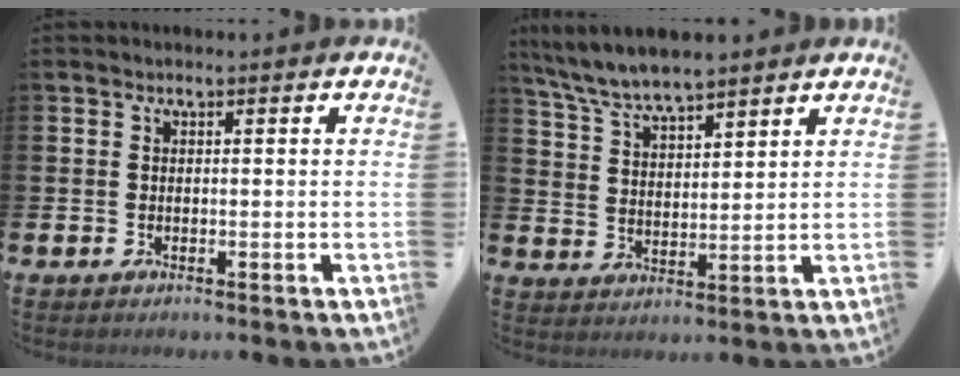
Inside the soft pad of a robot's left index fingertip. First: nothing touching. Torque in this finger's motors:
{"motor_torque": [0.10, -0.25, 0.77, 0.21]}